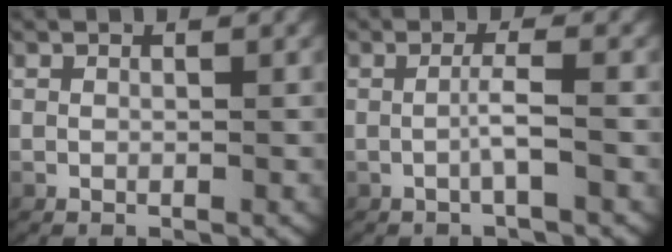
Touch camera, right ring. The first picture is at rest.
{"total": 1.8, "force": [-0.5, -0.3, 1.7], "torque": [-0.032, 0.001, -0.013]}